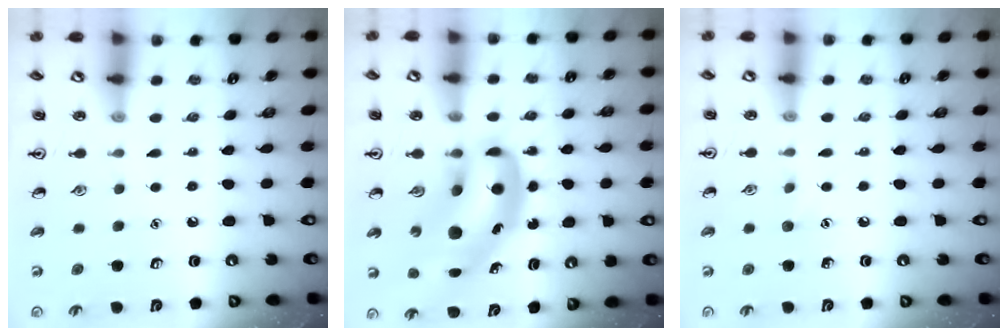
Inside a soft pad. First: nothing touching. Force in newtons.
{"total": 14.1, "press": 13.5, "slide": 4.0}
{"total": 3.9, "press": 3.7, "slide": 1.2}